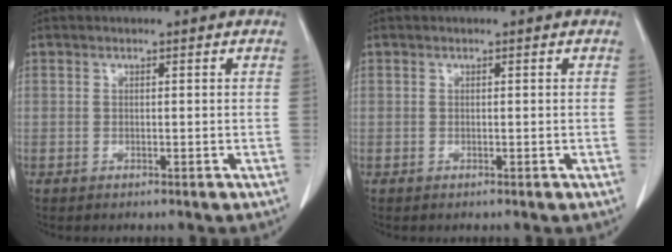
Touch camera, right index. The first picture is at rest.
{"total": 0.0}